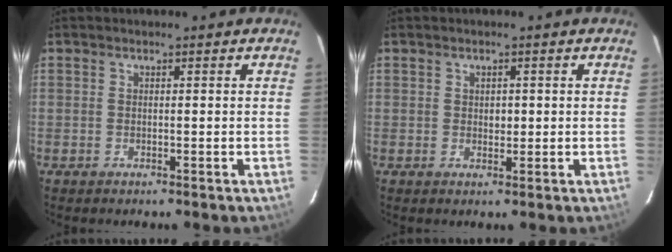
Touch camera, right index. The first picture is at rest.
{"total": 1.5, "force": [0.3, 1.2, 0.9], "torque": [-0.010, 0.003, 0.006]}